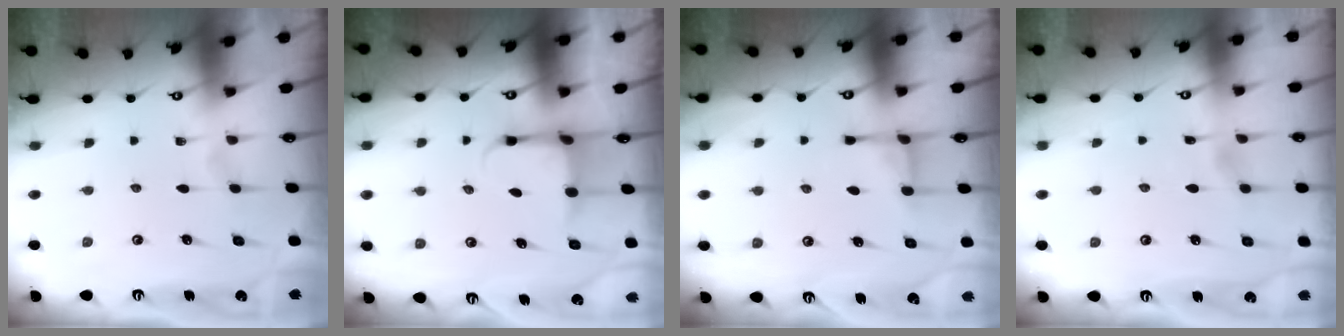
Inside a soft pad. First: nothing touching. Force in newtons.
{"total": 3.9, "press": 3.7, "slide": 1.4}
{"total": 2.6, "press": 2.5, "slide": 0.8}
{"total": 2.9, "press": 2.9, "slide": 0.4}